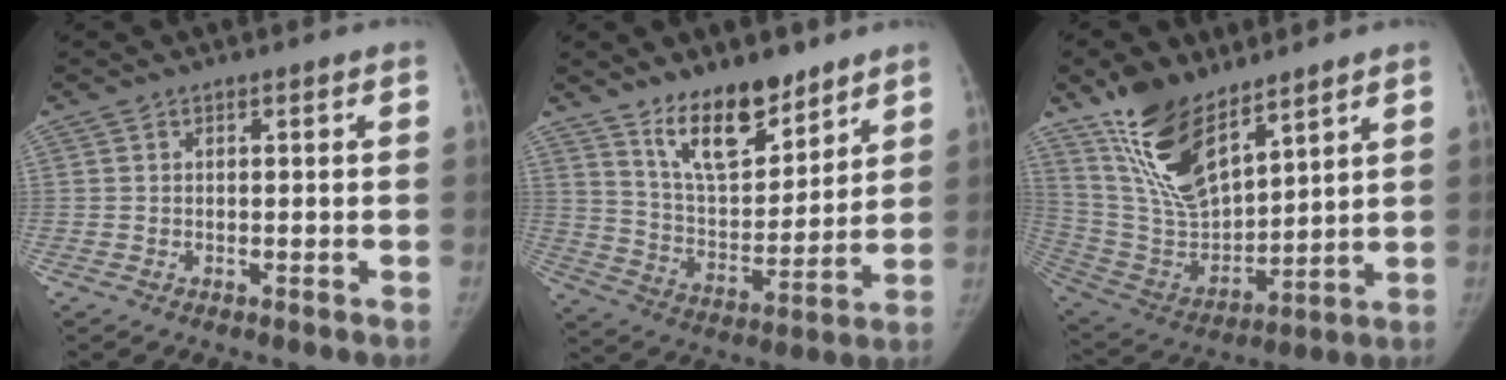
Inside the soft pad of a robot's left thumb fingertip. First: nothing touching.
{"total": 14.4, "force": [10.5, 5.9, 7.9], "torque": [-0.093, -0.081, 0.192]}
{"total": 17.8, "force": [12.1, 7.6, 10.7], "torque": [-0.163, -0.065, 0.246]}